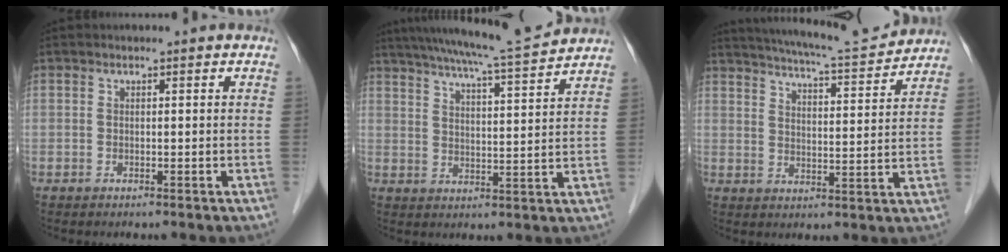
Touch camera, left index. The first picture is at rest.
{"total": 14.6, "force": [13.4, -0.8, 5.8], "torque": [-0.106, -0.005, 0.194]}
{"total": 14.0, "force": [13.2, 0.7, 4.7], "torque": [-0.083, 0.001, 0.185]}